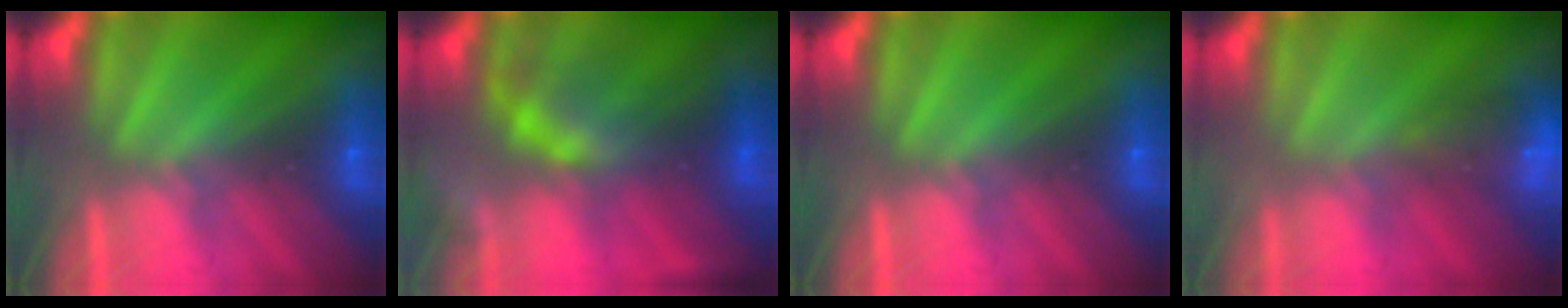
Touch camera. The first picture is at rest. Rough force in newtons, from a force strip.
{"total": 7.3}
{"total": 0.0}
{"total": 6.6}